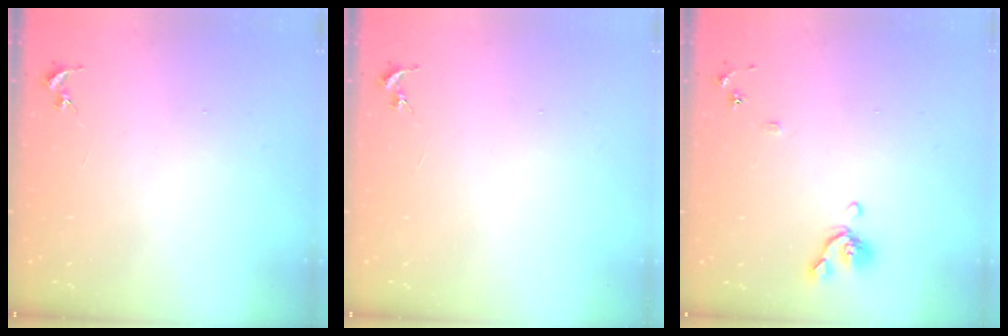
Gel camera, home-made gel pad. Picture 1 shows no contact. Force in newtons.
{"total": 0.0}
{"total": 7.9, "press": 7.7, "slide": 1.4}